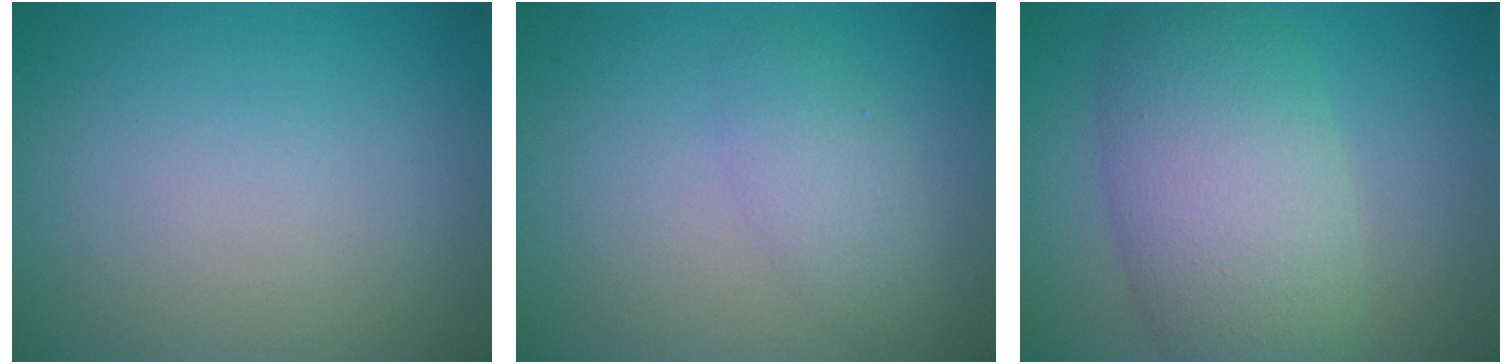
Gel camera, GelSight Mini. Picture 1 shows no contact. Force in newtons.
{"total": 2.4, "press": 2.4, "slide": 0.2}
{"total": 8.6, "press": 8.6, "slide": 0.6}